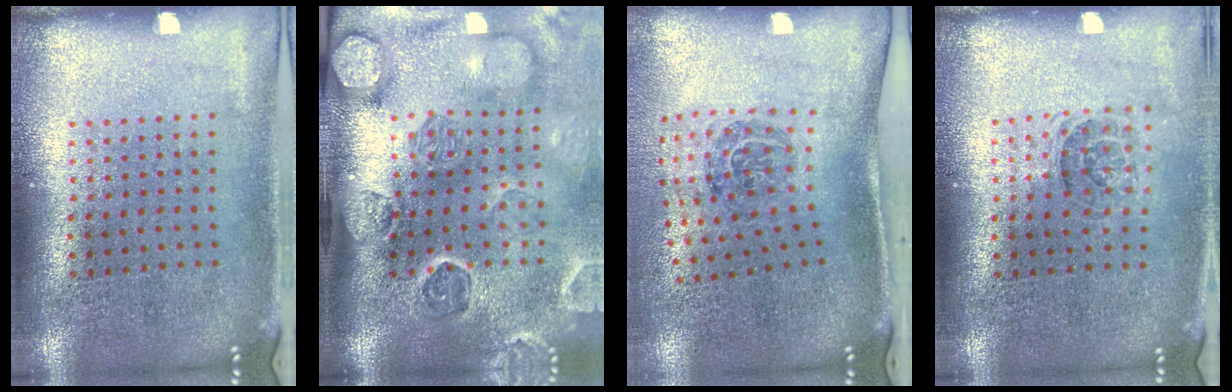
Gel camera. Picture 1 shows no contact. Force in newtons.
{"total": 4.5, "press": 3.4, "slide": 2.9}
{"total": 1.8, "press": 1.1, "slide": 1.4}
{"total": 1.3, "press": 1.0, "slide": 0.7}